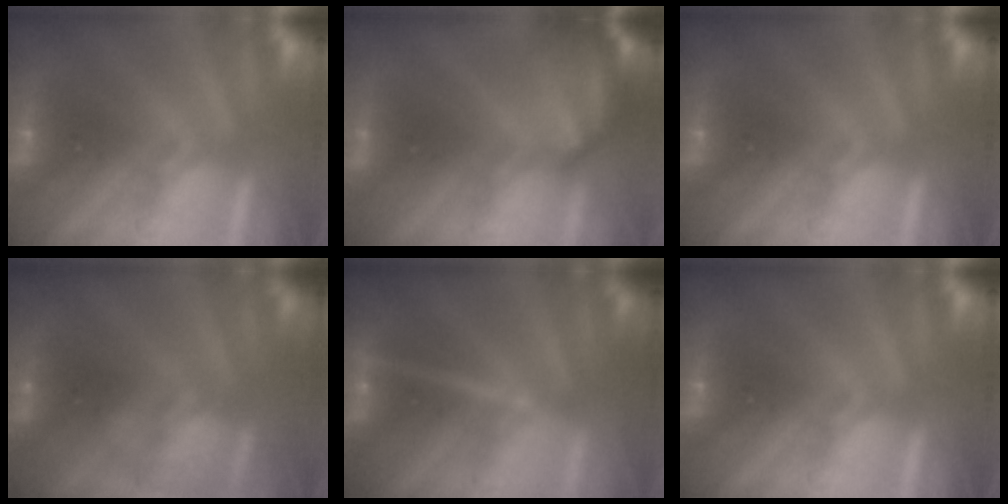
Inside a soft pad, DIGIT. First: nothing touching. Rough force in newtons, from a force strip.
{"total": 7.6}
{"total": 0.0}
{"total": 2.2}
{"total": 3.3}
{"total": 0.0}